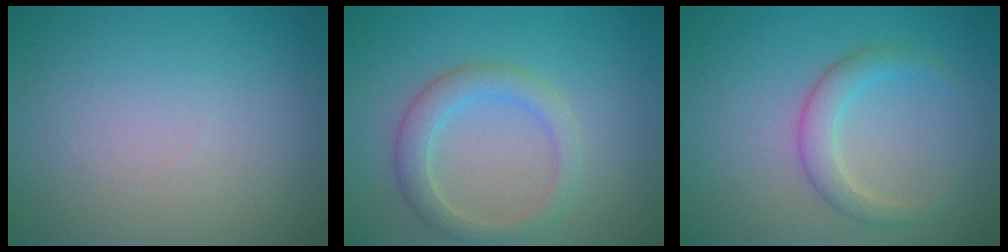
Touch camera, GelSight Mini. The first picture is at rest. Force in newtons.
{"total": 3.1, "press": 3.1, "slide": 0.1}
{"total": 2.6, "press": 2.6, "slide": 0.1}